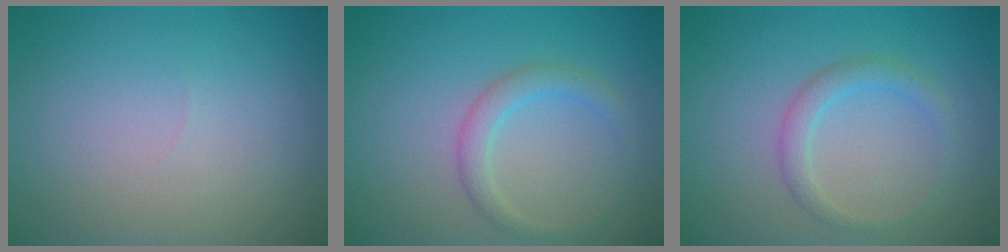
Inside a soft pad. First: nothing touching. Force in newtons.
{"total": 2.1, "press": 2.1, "slide": 0.1}
{"total": 2.0, "press": 2.0, "slide": 0.0}